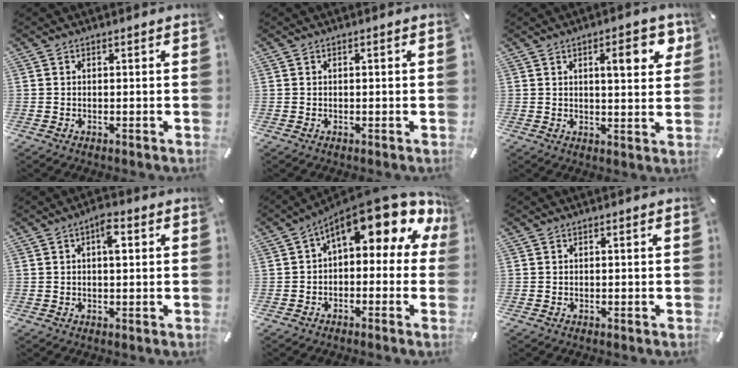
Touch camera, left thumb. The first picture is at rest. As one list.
[{"total": 0.6, "force": [-0.1, 0.1, 0.6], "torque": [-0.010, 0.000, -0.001]}, {"total": 9.0, "force": [3.8, 3.0, 7.6], "torque": [-0.104, -0.009, 0.055]}, {"total": 4.3, "force": [1.1, 1.8, 3.8], "torque": [-0.048, -0.002, 0.009]}, {"total": 13.7, "force": [7.5, 4.8, 10.3], "torque": [-0.153, -0.066, 0.123]}, {"total": 0.0}]